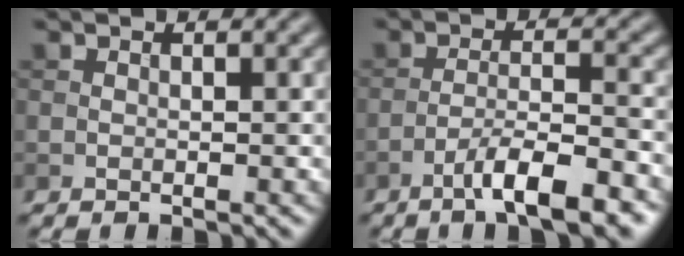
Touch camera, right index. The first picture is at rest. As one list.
[{"total": 6.2, "force": [-4.1, 1.0, 4.6], "torque": [-0.072, 0.007, -0.069]}]